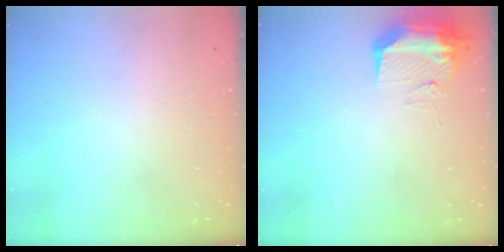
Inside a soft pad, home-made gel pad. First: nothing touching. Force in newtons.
{"total": 9.5, "press": 9.4, "slide": 1.4}